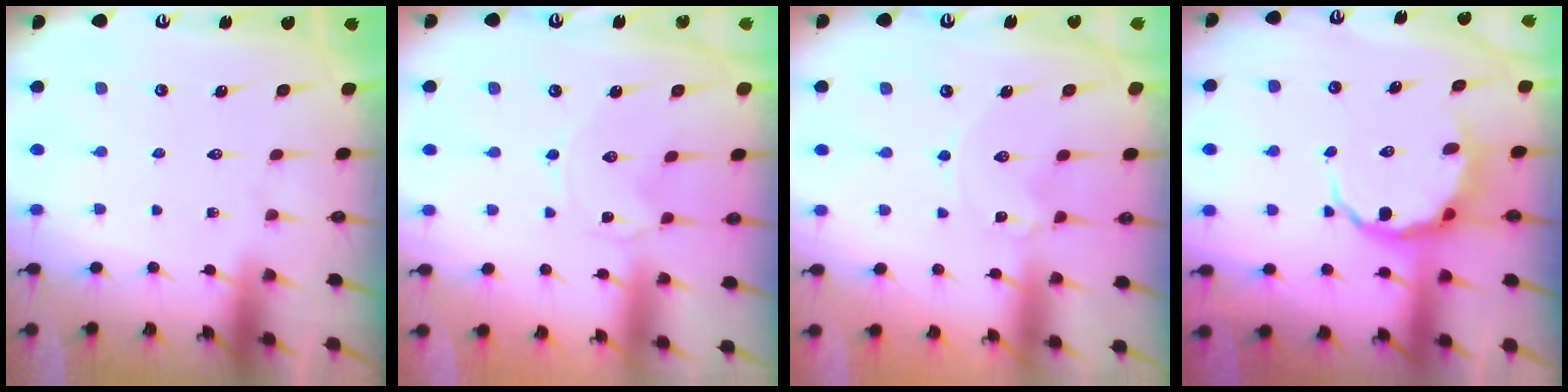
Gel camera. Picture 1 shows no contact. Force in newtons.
{"total": 0.0}
{"total": 0.5, "press": 0.5, "slide": 0.1}
{"total": 5.4, "press": 5.1, "slide": 1.8}